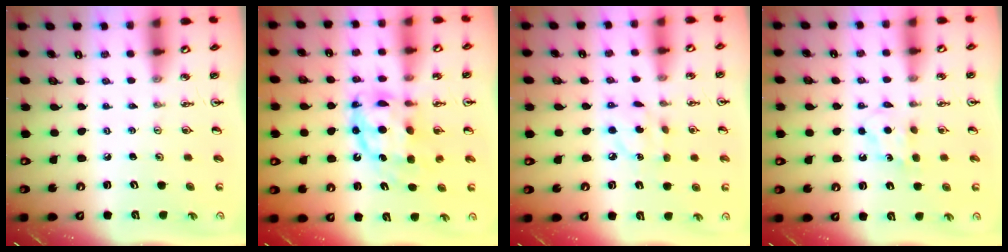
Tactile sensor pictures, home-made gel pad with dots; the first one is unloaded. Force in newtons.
{"total": 11.3, "press": 11.2, "slide": 1.2}
{"total": 5.3, "press": 5.3, "slide": 0.3}
{"total": 5.5, "press": 5.4, "slide": 0.7}